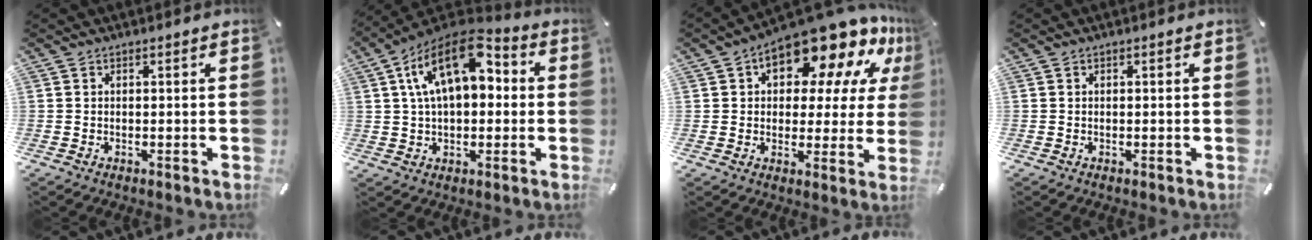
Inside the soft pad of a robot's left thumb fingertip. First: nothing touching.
{"total": 16.1, "force": [5.0, 9.4, 12.1], "torque": [-0.220, -0.010, 0.088]}
{"total": 17.3, "force": [10.9, 8.0, 10.8], "torque": [-0.163, -0.073, 0.181]}
{"total": 0.0}